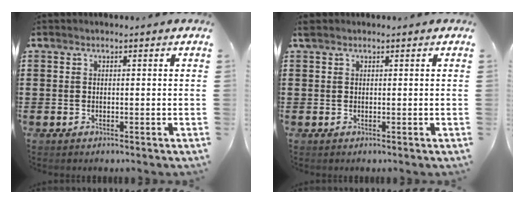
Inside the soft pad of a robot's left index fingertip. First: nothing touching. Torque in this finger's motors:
{"motor_torque": [0.57, -0.51, 0.00, 0.03]}